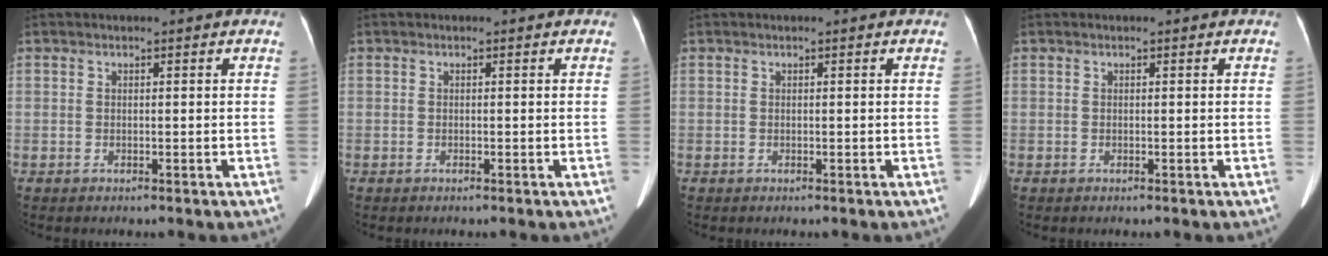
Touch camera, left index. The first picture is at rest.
{"total": 0.0}
{"total": 0.0}
{"total": 0.0}